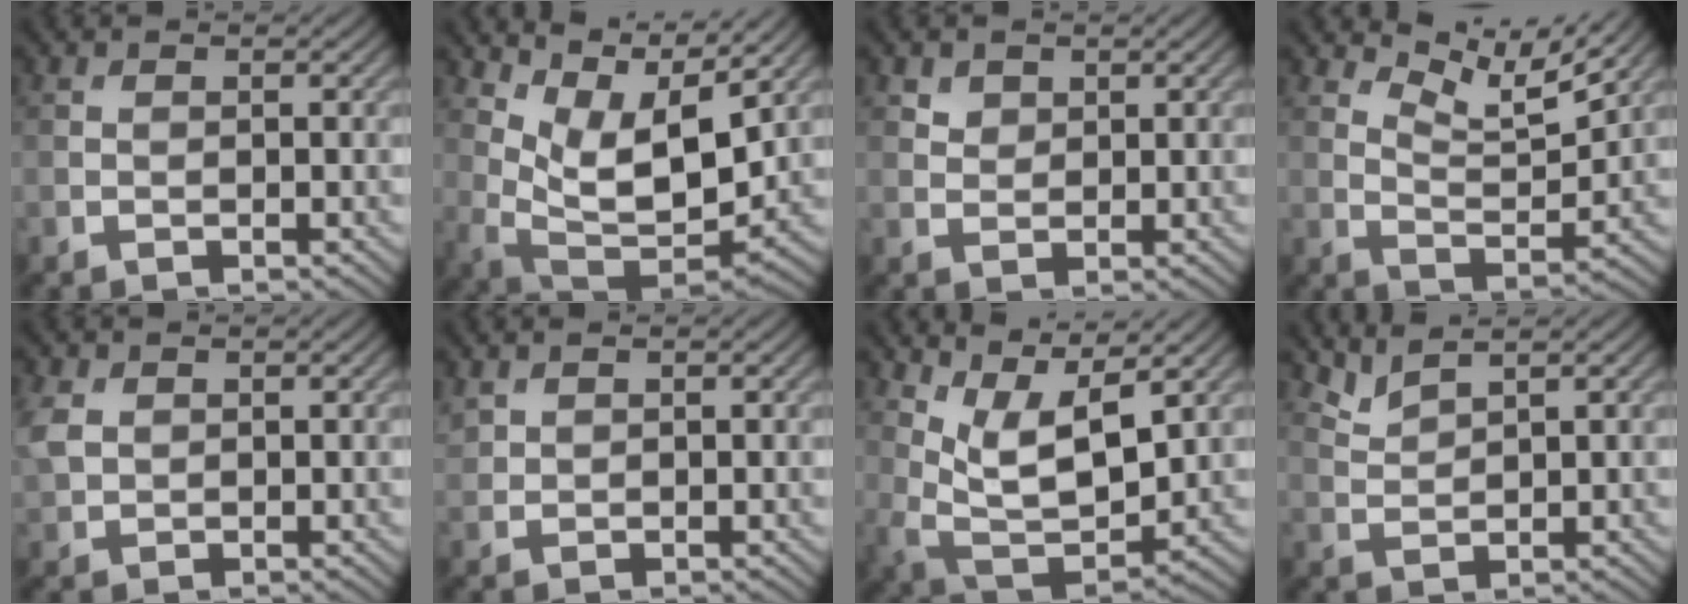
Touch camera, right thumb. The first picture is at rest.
{"total": 10.5, "force": [6.1, 4.2, 7.5], "torque": [-0.175, -0.002, 0.117]}
{"total": 1.6, "force": [1.1, 1.1, 0.4], "torque": [-0.011, -0.003, 0.021]}
{"total": 6.6, "force": [5.3, 1.6, 3.7], "torque": [-0.081, -0.003, 0.096]}
{"total": 3.4, "force": [0.9, 2.6, 2.0], "torque": [-0.067, 0.006, 0.018]}
{"total": 1.3, "force": [1.0, 0.7, 0.4], "torque": [-0.016, 0.003, 0.027]}
{"total": 9.0, "force": [4.7, 3.7, 6.8], "torque": [-0.157, -0.003, 0.092]}
{"total": 2.5, "force": [2.3, 0.2, 0.9], "torque": [-0.029, 0.000, 0.058]}